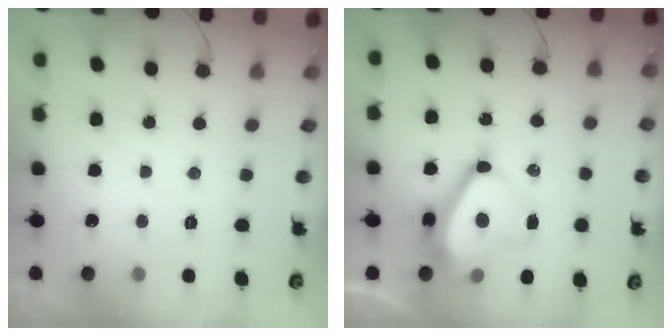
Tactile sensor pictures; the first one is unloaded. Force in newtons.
{"total": 13.4, "press": 13.1, "slide": 2.7}